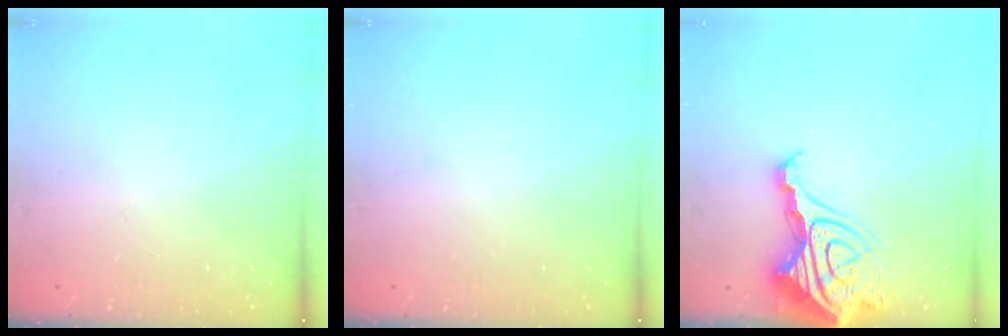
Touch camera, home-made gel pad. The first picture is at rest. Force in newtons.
{"total": 0.0}
{"total": 20.6, "press": 20.5, "slide": 2.0}